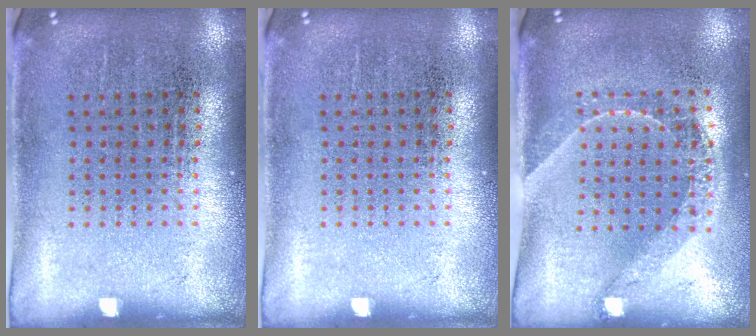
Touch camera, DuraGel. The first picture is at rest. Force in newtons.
{"total": 0.0}
{"total": 1.6, "press": 1.4, "slide": 0.9}